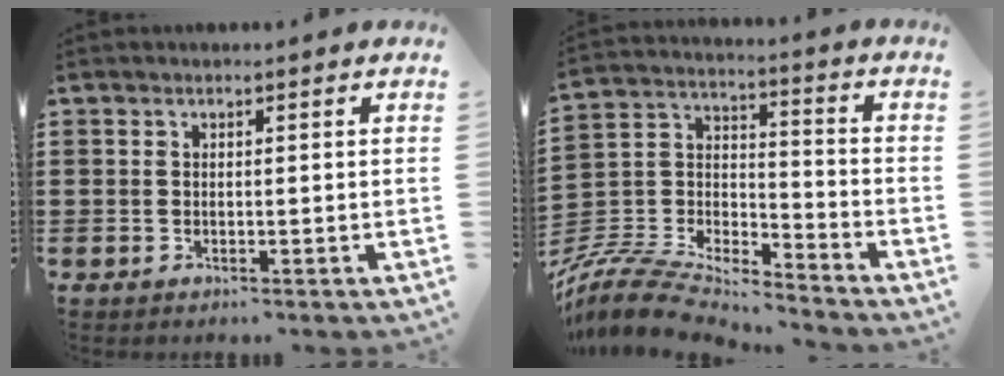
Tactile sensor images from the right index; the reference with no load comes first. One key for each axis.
{"total": 9.2, "fx": -8.6, "fy": 2.1, "fz": 2.4, "tx": -0.069, "ty": 0.004, "tz": -0.177}